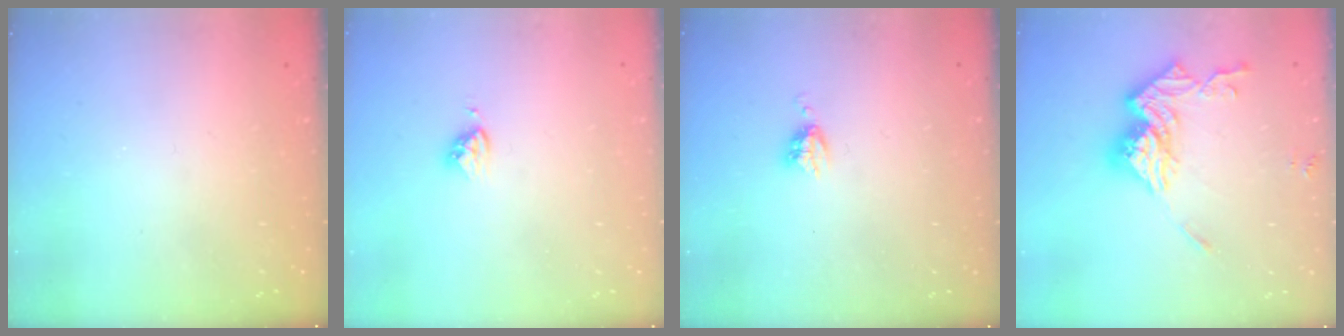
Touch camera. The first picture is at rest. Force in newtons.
{"total": 3.6, "press": 3.6, "slide": 0.5}
{"total": 4.0, "press": 3.9, "slide": 0.5}
{"total": 15.8, "press": 15.7, "slide": 1.4}